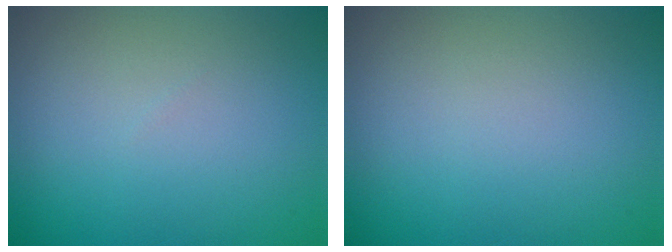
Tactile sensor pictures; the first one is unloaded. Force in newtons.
{"total": 0.0}